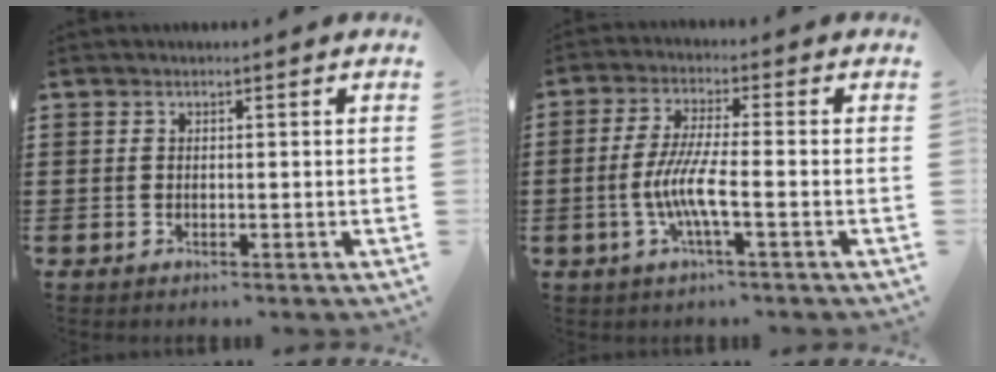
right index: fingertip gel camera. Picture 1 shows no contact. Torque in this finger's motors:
{"motor_torque": [2.14, 0.00, 0.86, 0.21]}